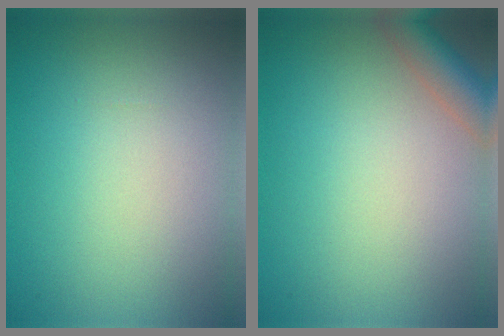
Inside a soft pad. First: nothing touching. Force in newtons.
{"total": 3.9, "press": 3.8, "slide": 0.3}